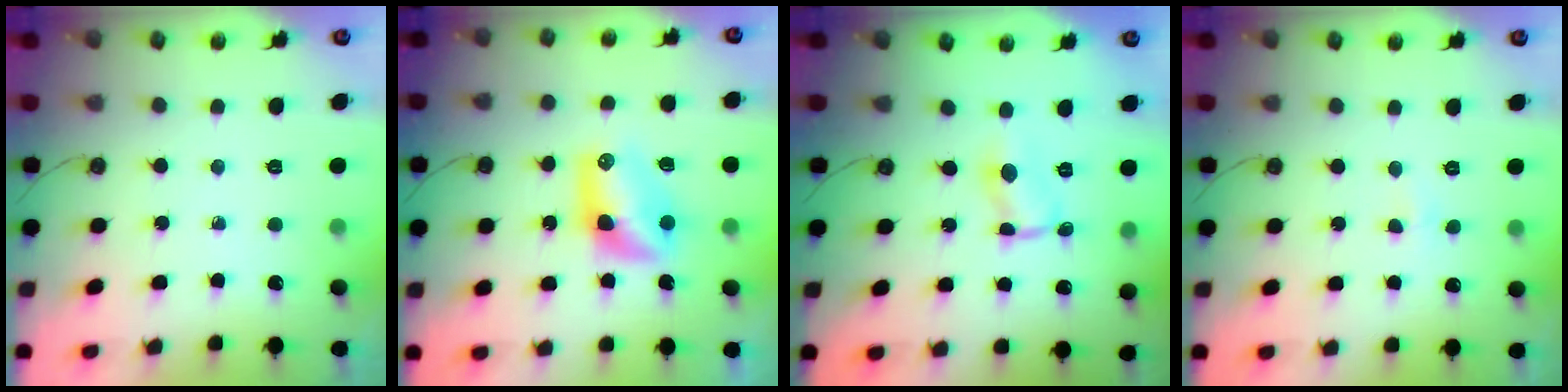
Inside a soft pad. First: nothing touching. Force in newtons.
{"total": 9.4, "press": 9.4, "slide": 0.5}
{"total": 1.6, "press": 1.5, "slide": 0.1}
{"total": 3.9, "press": 2.2, "slide": 3.2}